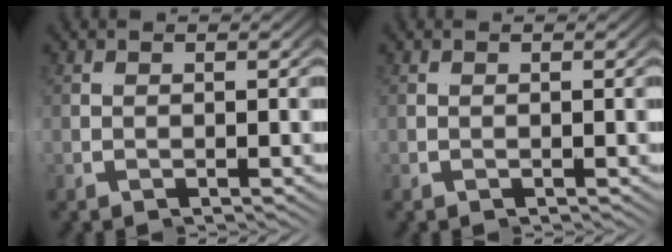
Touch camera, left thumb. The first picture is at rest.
{"total": 0.0}